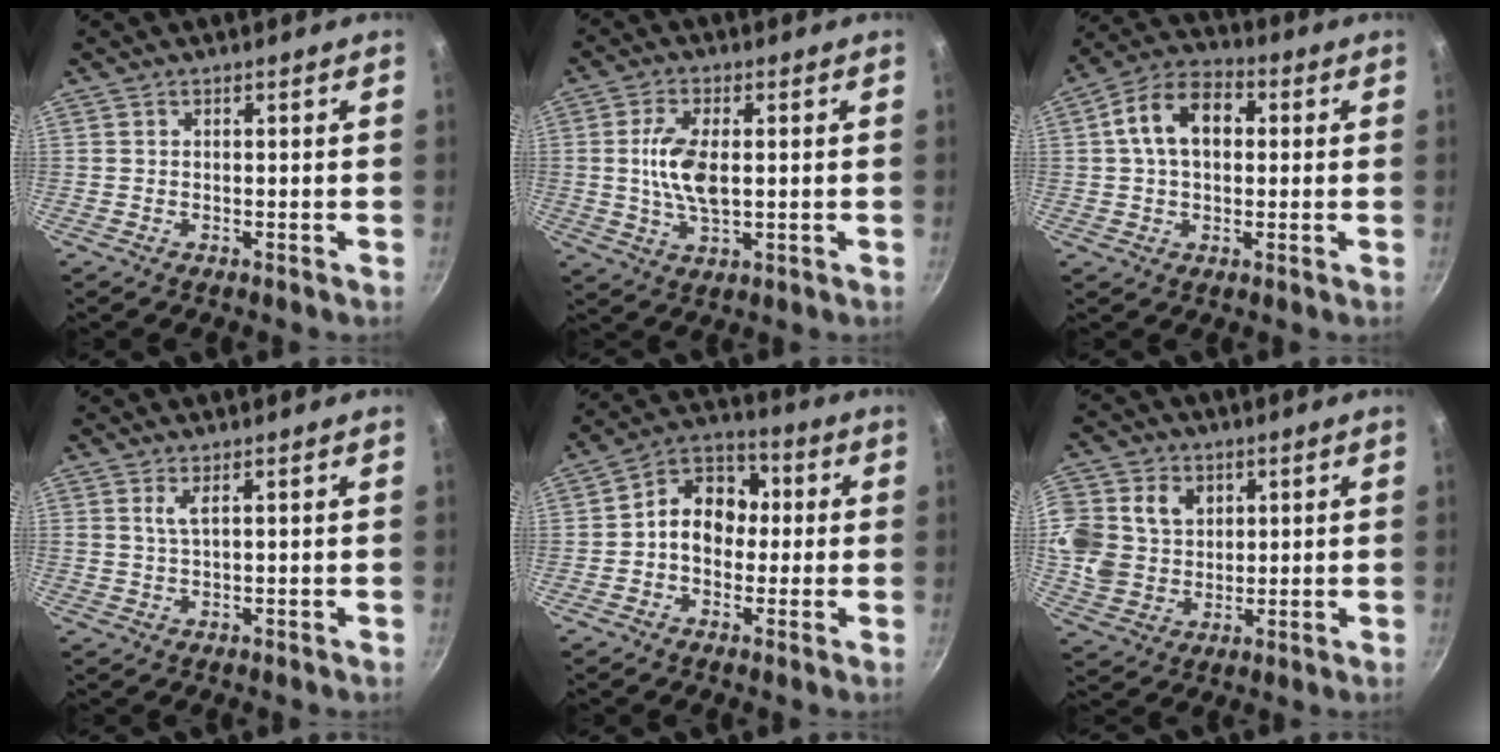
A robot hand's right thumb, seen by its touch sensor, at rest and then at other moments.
{"total": 8.7, "force": [0.6, 4.2, 7.6], "torque": [-0.148, 0.001, 0.012]}
{"total": 11.8, "force": [1.9, 7.9, 8.5], "torque": [-0.119, 0.027, 0.015]}
{"total": 2.1, "force": [0.9, 0.5, 1.8], "torque": [-0.037, -0.005, 0.020]}
{"total": 11.1, "force": [0.1, 8.8, 6.8], "torque": [-0.058, 0.033, -0.021]}
{"total": 15.7, "force": [3.9, 13.2, 7.5], "torque": [-0.156, -0.001, 0.072]}